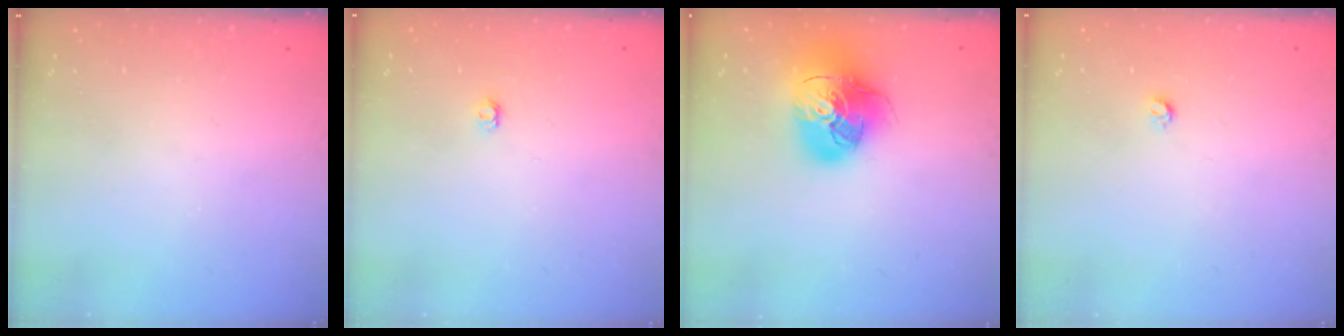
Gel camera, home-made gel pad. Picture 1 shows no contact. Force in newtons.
{"total": 2.9, "press": 2.9, "slide": 0.3}
{"total": 17.8, "press": 17.6, "slide": 2.6}
{"total": 3.0, "press": 3.0, "slide": 0.2}